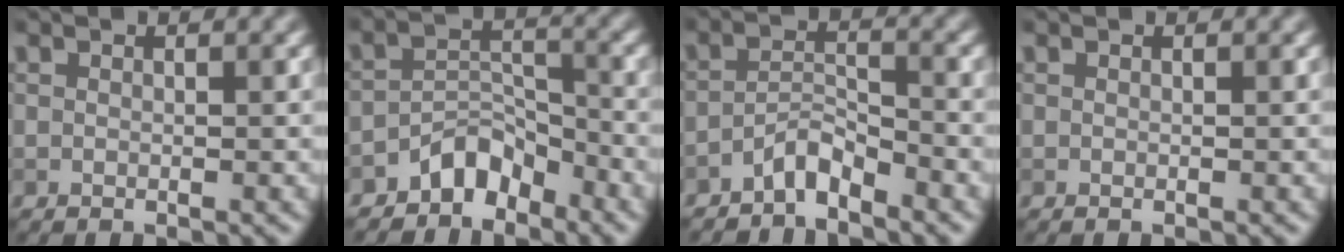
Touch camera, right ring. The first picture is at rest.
{"total": 3.6, "force": [-2.9, 1.8, 1.2], "torque": [-0.011, 0.016, -0.056]}
{"total": 2.6, "force": [-2.3, 0.5, 1.1], "torque": [-0.020, 0.013, -0.046]}
{"total": 0.0}